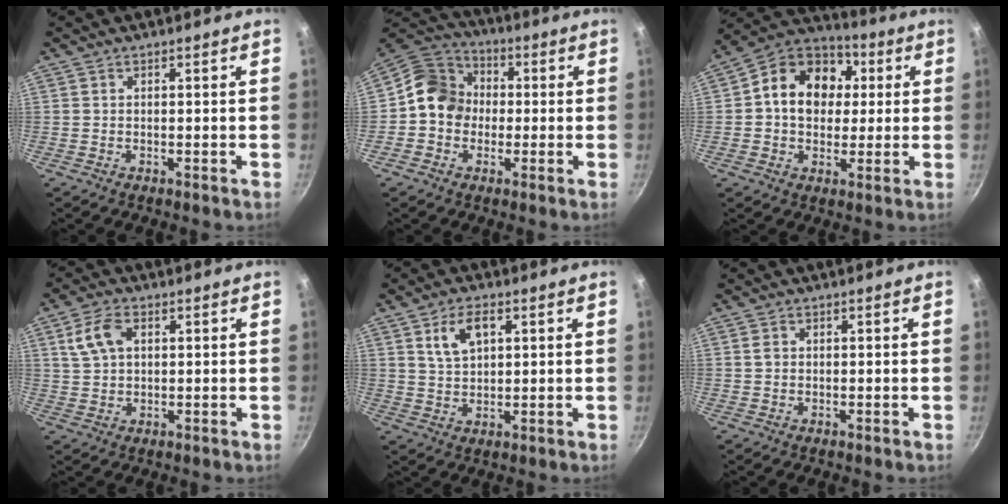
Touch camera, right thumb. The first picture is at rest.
{"total": 11.0, "force": [-0.3, 9.7, 5.2], "torque": [-0.052, 0.030, -0.029]}
{"total": 15.3, "force": [2.4, 12.0, 9.0], "torque": [-0.119, 0.022, 0.021]}
{"total": 6.6, "force": [2.1, 4.2, 4.6], "torque": [-0.083, 0.004, 0.039]}
{"total": 6.7, "force": [2.7, 3.8, 4.9], "torque": [-0.078, -0.004, 0.053]}
{"total": 1.4, "force": [0.2, 1.2, 0.7], "torque": [-0.010, 0.003, 0.002]}